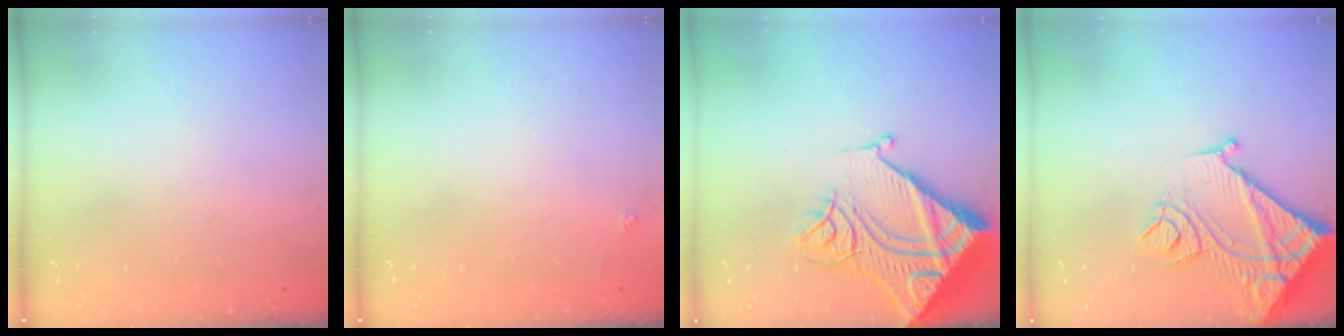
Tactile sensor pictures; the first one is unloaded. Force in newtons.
{"total": 2.0, "press": 2.0, "slide": 0.3}
{"total": 23.6, "press": 23.4, "slide": 3.0}
{"total": 16.5, "press": 16.4, "slide": 2.0}